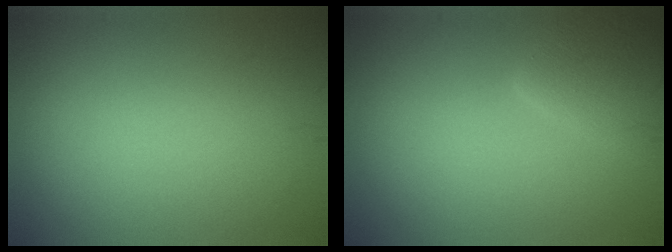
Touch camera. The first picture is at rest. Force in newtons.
{"total": 3.0, "press": 2.9, "slide": 0.3}